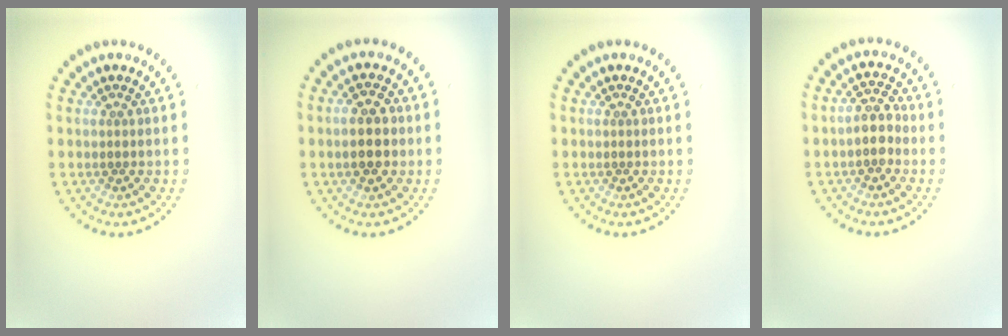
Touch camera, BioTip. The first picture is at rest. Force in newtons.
{"total": 3.0, "press": 3.0, "slide": 0.3}
{"total": 0.0}
{"total": 2.3, "press": 2.1, "slide": 1.1}